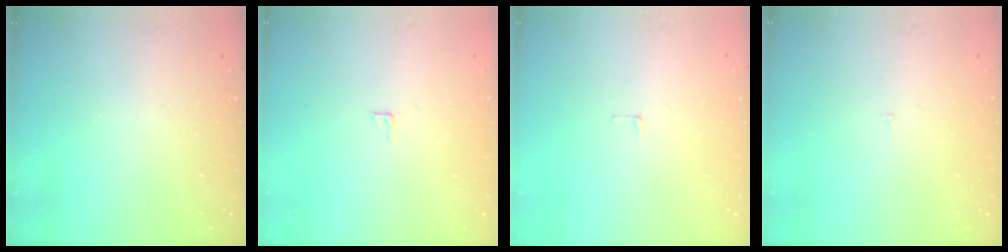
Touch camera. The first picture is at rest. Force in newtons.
{"total": 3.1, "press": 3.1, "slide": 0.2}
{"total": 3.8, "press": 3.8, "slide": 0.3}
{"total": 2.3, "press": 2.3, "slide": 0.2}